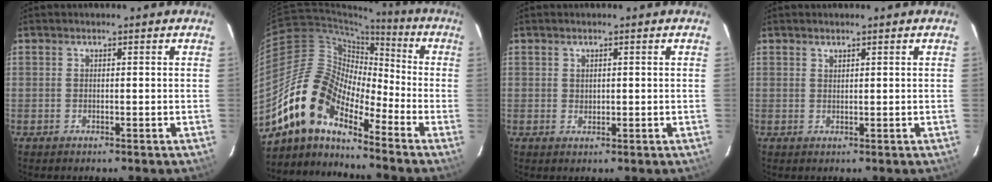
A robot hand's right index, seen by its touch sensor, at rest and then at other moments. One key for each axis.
{"total": 14.0, "fx": -10.7, "fy": 5.4, "fz": 7.3, "tx": -0.120, "ty": 0.008, "tz": -0.219}
{"total": 1.1, "fx": 0.5, "fy": 0.9, "fz": 0.5, "tx": -0.006, "ty": 0.003, "tz": 0.011}
{"total": 0.7, "fx": 0.7, "fy": 0.3, "fz": 0.1, "tx": -0.003, "ty": -0.001, "tz": 0.013}